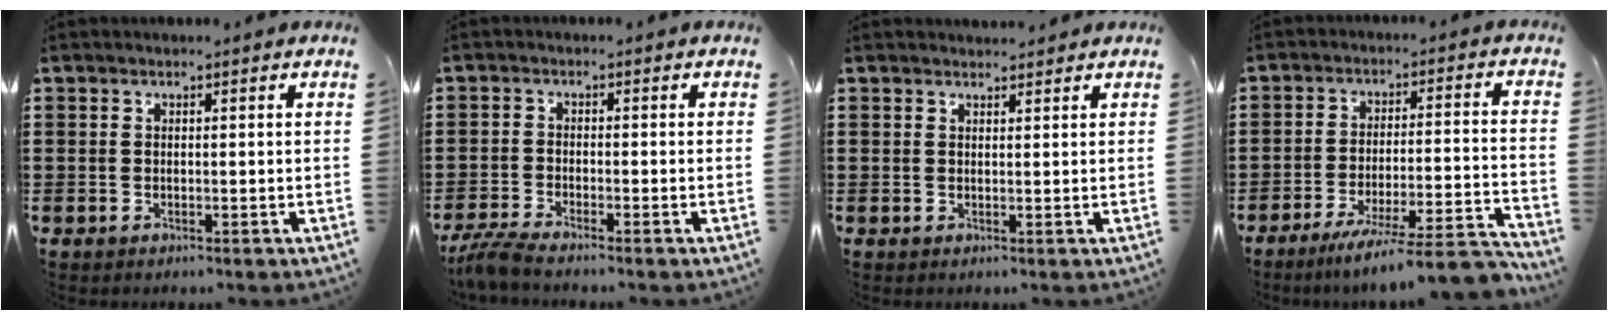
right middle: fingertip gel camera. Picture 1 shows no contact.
{"total": 3.0, "force": [-2.7, -0.2, 1.3], "torque": [-0.045, -0.012, -0.059]}
{"total": 1.4, "force": [1.3, 0.3, 0.0], "torque": [0.005, -0.003, 0.024]}
{"total": 9.1, "force": [-7.6, -0.1, 5.1], "torque": [-0.073, 0.001, -0.141]}